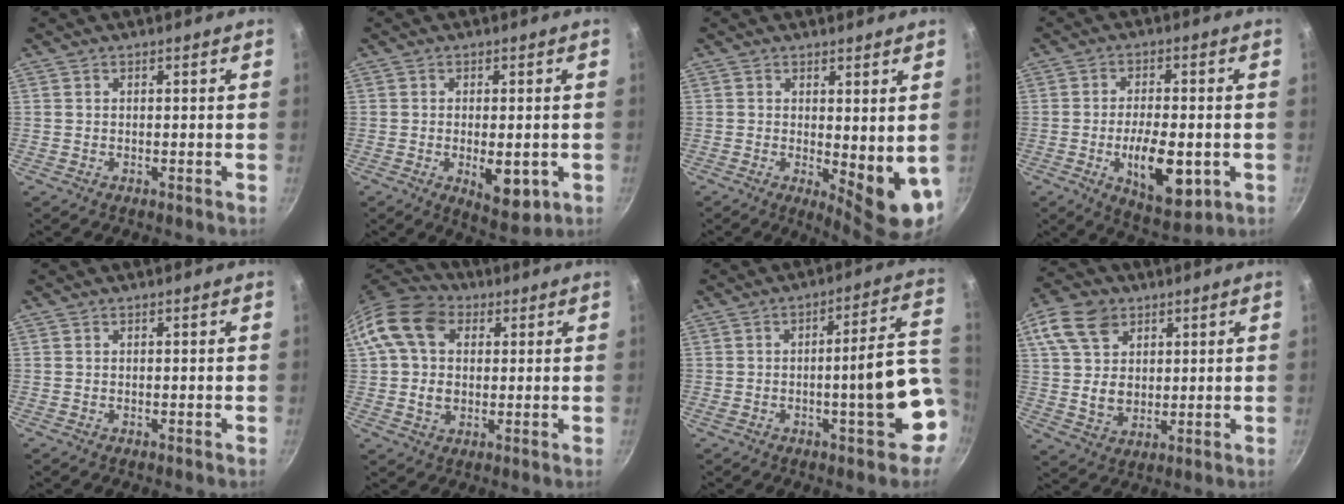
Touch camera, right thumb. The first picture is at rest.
{"total": 8.1, "force": [-1.9, 3.6, 7.0], "torque": [-0.085, -0.008, -0.016]}
{"total": 8.6, "force": [0.4, 3.1, 8.0], "torque": [-0.094, -0.022, 0.014]}
{"total": 12.8, "force": [-3.1, 5.7, 11.1], "torque": [-0.162, 0.001, -0.037]}
{"total": 0.0}
{"total": 14.6, "force": [3.5, 10.9, 9.1], "torque": [-0.159, 0.016, 0.051]}
{"total": 14.3, "force": [-3.1, 3.9, 13.4], "torque": [-0.144, 0.038, -0.038]}
{"total": 12.6, "force": [5.3, 9.3, 6.7], "torque": [-0.104, -0.011, 0.098]}